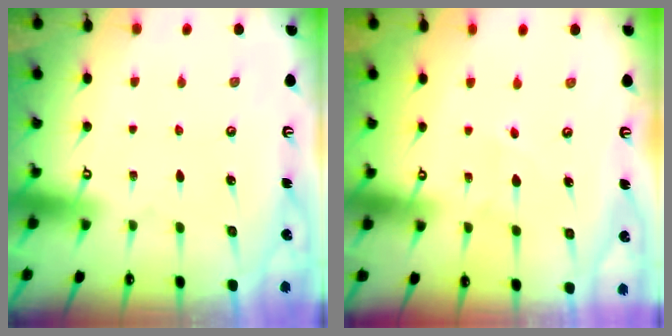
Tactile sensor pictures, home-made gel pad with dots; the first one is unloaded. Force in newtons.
{"total": 4.0, "press": 4.0, "slide": 0.6}